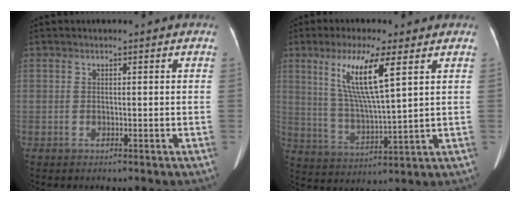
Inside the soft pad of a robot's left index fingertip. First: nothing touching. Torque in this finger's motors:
{"motor_torque": [1.32, -0.82, 0.23, 0.06]}